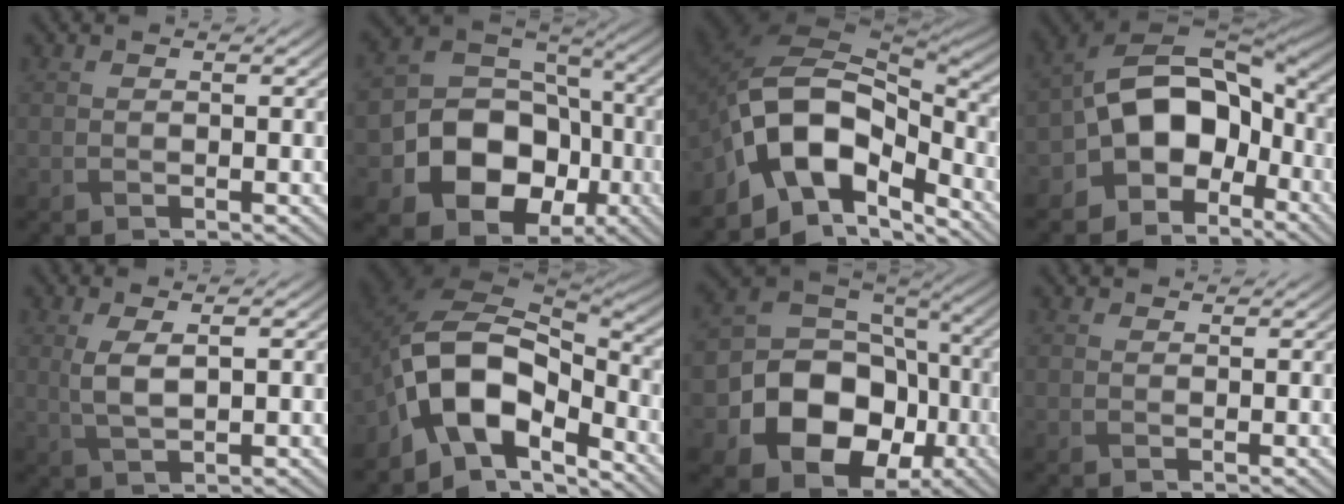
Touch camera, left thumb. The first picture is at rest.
{"total": 13.7, "force": [-4.5, 10.7, 7.4], "torque": [-0.161, -0.037, -0.080]}
{"total": 14.5, "force": [-5.6, 8.4, 10.5], "torque": [-0.202, -0.018, -0.110]}
{"total": 14.1, "force": [-4.4, 9.7, 9.2], "torque": [-0.162, -0.007, -0.093]}
{"total": 3.3, "force": [0.6, 1.1, 3.1], "torque": [-0.076, 0.000, 0.018]}
{"total": 13.4, "force": [-6.1, 7.5, 9.3], "torque": [-0.171, -0.012, -0.122]}
{"total": 15.0, "force": [-4.5, 12.0, 7.9], "torque": [-0.168, -0.038, -0.088]}
{"total": 0.9, "force": [0.8, 0.3, 0.1], "torque": [-0.004, 0.001, 0.015]}